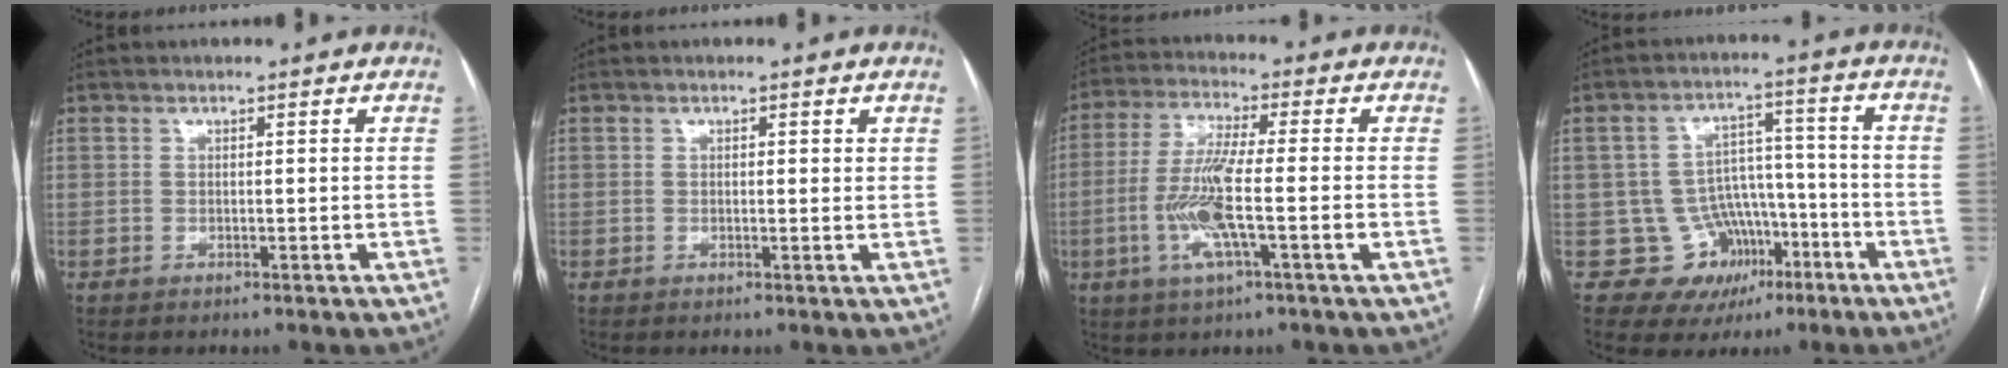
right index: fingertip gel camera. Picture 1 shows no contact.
{"total": 1.0, "force": [0.5, 0.4, 0.7], "torque": [-0.012, -0.001, 0.004]}
{"total": 10.3, "force": [-2.4, 0.4, 10.0], "torque": [-0.206, -0.006, -0.052]}
{"total": 9.6, "force": [-3.8, 8.7, 1.5], "torque": [-0.006, 0.049, -0.043]}